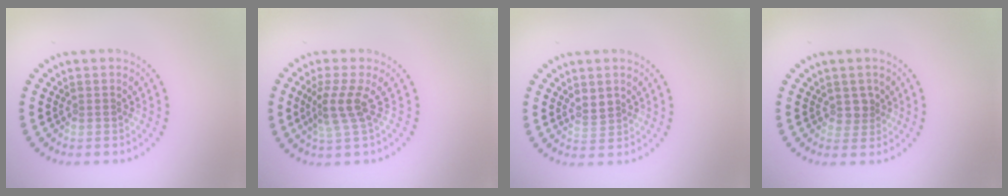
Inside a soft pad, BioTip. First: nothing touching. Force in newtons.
{"total": 2.6, "press": 1.8, "slide": 1.9}
{"total": 1.3, "press": 1.2, "slide": 0.5}
{"total": 1.5, "press": 1.2, "slide": 0.9}